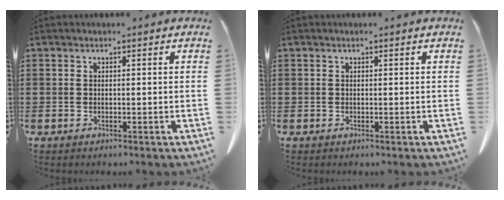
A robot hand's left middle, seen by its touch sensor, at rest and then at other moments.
{"total": 0.0}